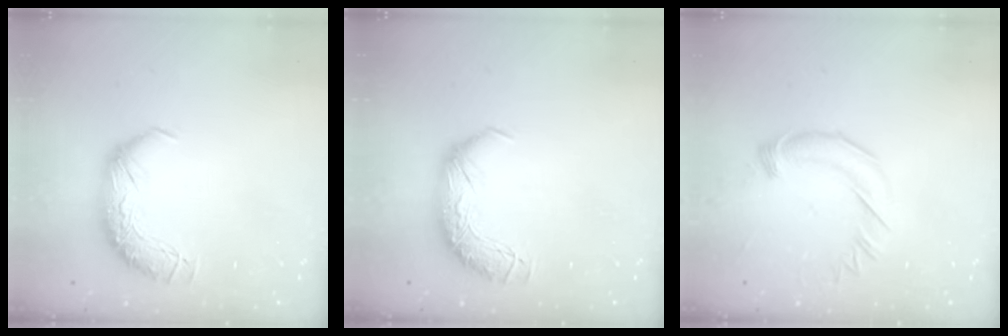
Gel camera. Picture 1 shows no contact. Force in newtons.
{"total": 0.0}
{"total": 2.5, "press": 2.5, "slide": 0.2}